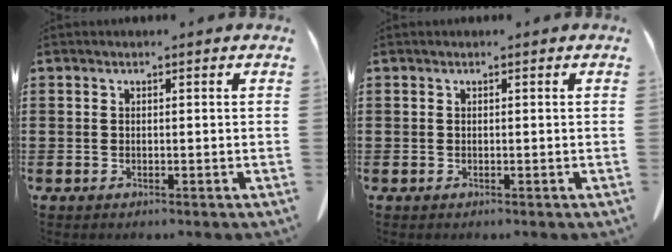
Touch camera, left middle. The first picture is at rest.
{"total": 0.0}